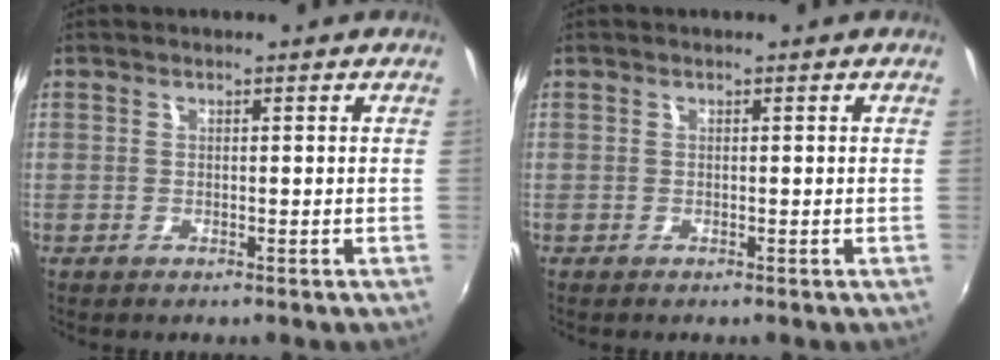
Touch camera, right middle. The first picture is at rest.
{"total": 0.0}